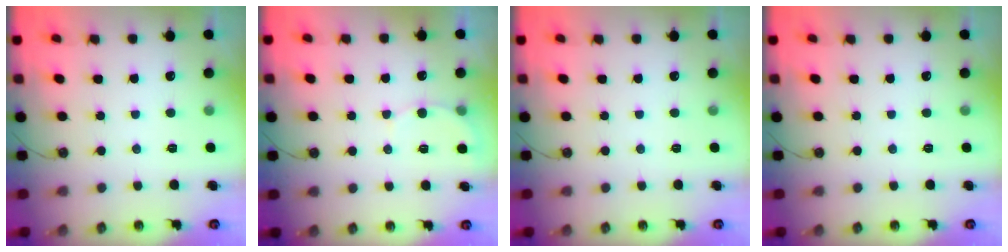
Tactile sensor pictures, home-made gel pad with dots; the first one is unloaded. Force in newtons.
{"total": 6.3, "press": 6.2, "slide": 0.5}
{"total": 0.0}
{"total": 0.0}